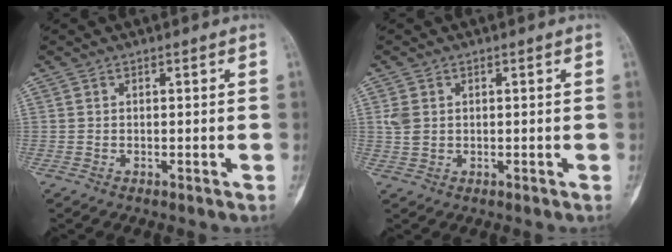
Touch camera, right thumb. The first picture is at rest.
{"total": 2.9, "force": [0.6, 2.2, 1.8], "torque": [-0.036, 0.002, 0.017]}